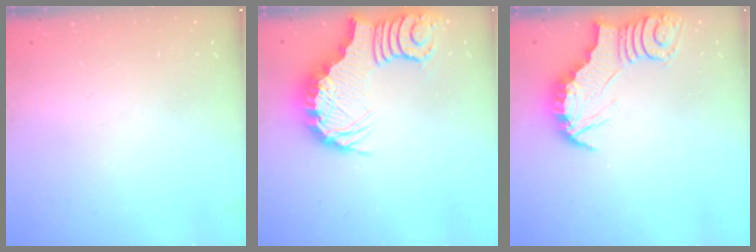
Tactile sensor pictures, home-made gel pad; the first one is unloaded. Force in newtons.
{"total": 3.9, "press": 3.8, "slide": 0.7}
{"total": 2.8, "press": 2.8, "slide": 0.2}